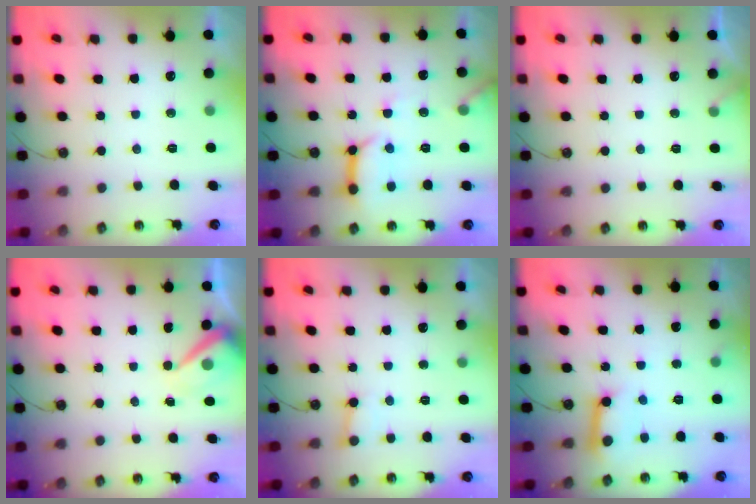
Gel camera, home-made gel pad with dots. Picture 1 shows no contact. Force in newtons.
{"total": 11.8, "press": 11.7, "slide": 1.3}
{"total": 2.4, "press": 2.4, "slide": 0.2}
{"total": 7.4, "press": 7.3, "slide": 1.0}
{"total": 4.0, "press": 4.0, "slide": 0.4}
{"total": 11.8, "press": 11.7, "slide": 0.9}